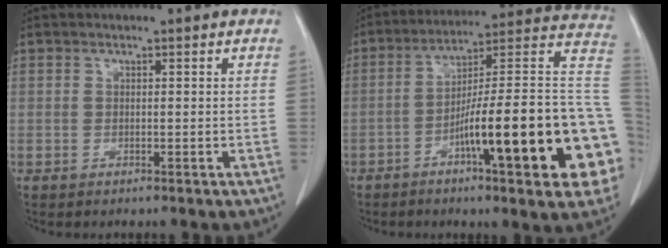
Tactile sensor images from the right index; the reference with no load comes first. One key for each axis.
{"total": 25.0, "fx": -6.6, "fy": 1.9, "fz": 24.0, "tx": -0.257, "ty": 0.015, "tz": -0.099}